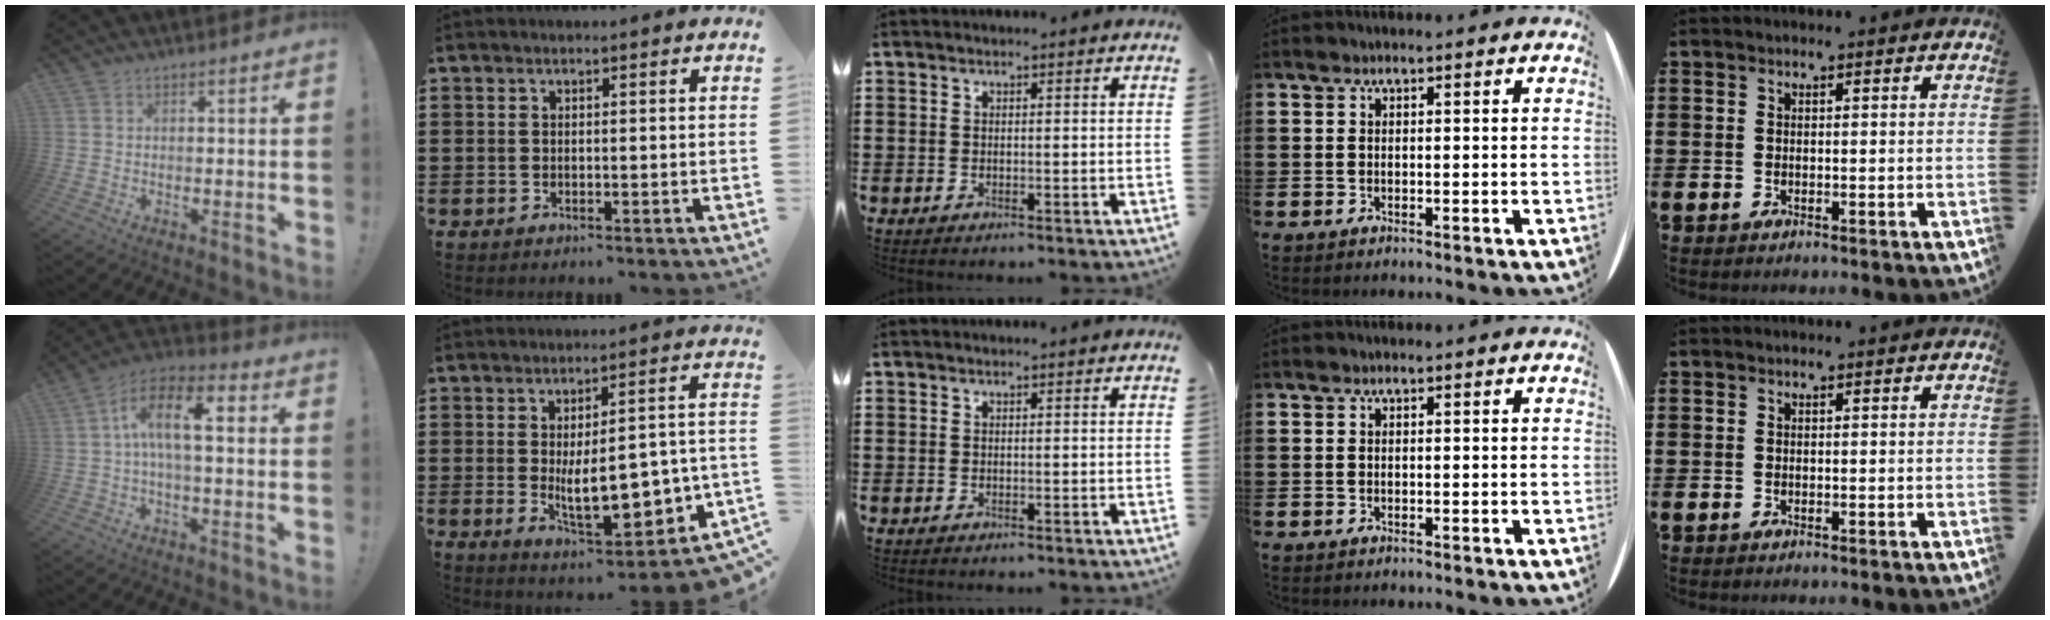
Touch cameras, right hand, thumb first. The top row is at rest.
{"thumb": {"total": 11.9, "force": [1.5, 4.9, 10.8], "torque": [-0.199, 0.007, 0.023]}, "index": {"total": 10.9, "force": [-2.4, 4.1, 9.8], "torque": [-0.145, -0.010, -0.038]}}